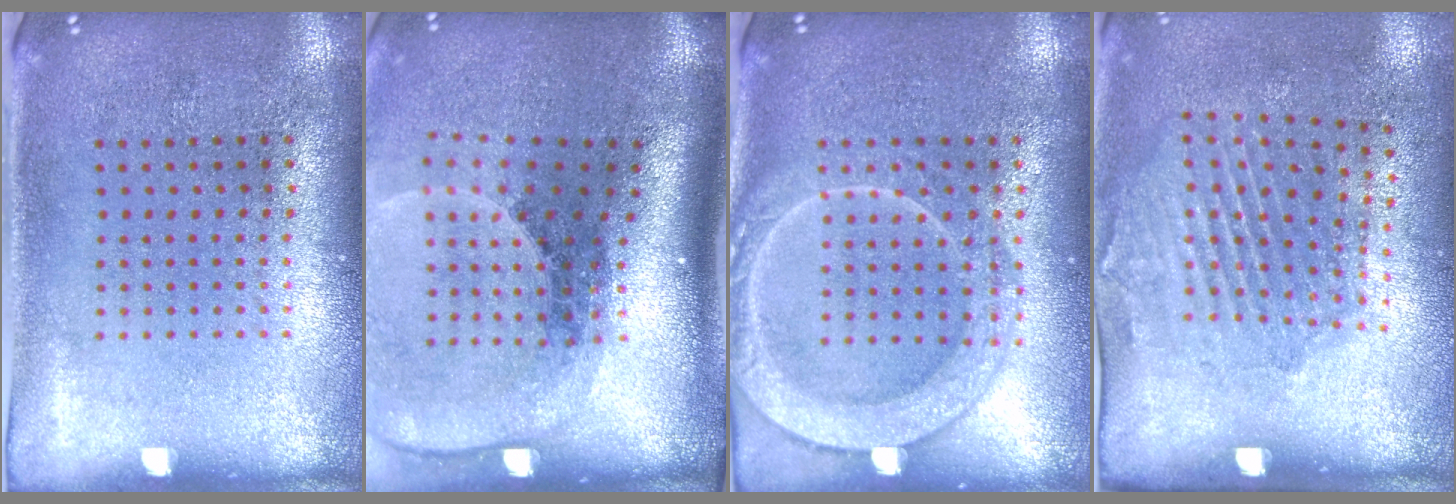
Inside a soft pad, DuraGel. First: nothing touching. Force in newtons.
{"total": 2.7, "press": 1.9, "slide": 2.0}
{"total": 3.6, "press": 3.5, "slide": 0.6}
{"total": 1.9, "press": 1.2, "slide": 1.5}